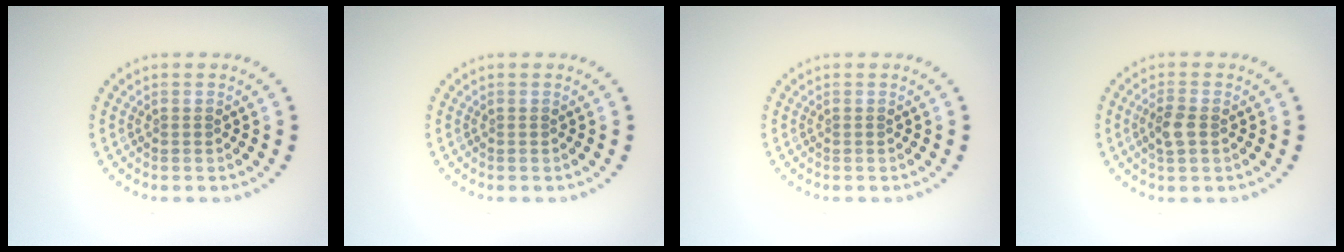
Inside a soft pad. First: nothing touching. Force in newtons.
{"total": 0.0}
{"total": 0.0}
{"total": 2.1, "press": 2.0, "slide": 0.5}